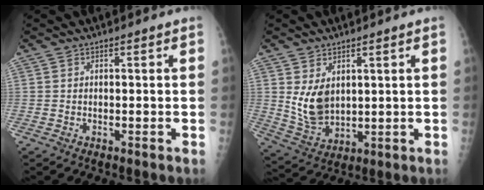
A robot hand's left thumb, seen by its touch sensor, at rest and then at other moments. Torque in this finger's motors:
{"motor_torque": [0.30, 0.51, 0.74, -0.58, 0.08]}